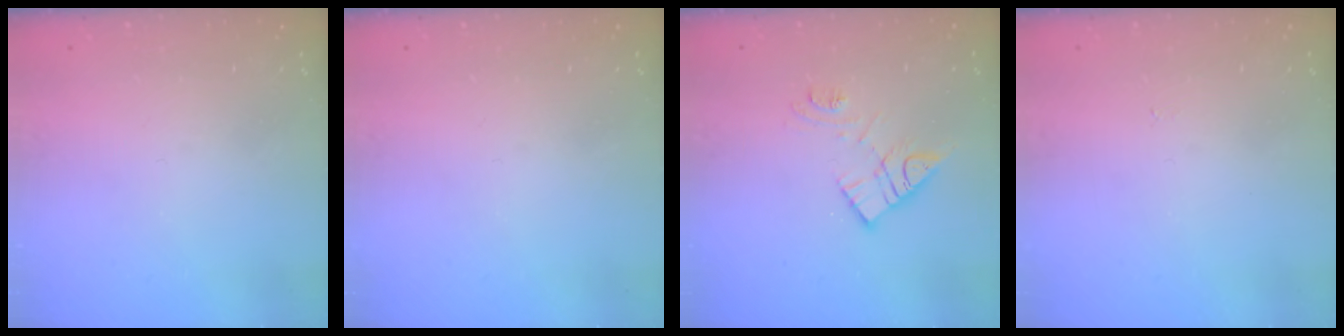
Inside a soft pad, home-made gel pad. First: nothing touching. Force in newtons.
{"total": 0.0}
{"total": 11.6, "press": 11.6, "slide": 0.9}
{"total": 3.1, "press": 3.1, "slide": 0.4}